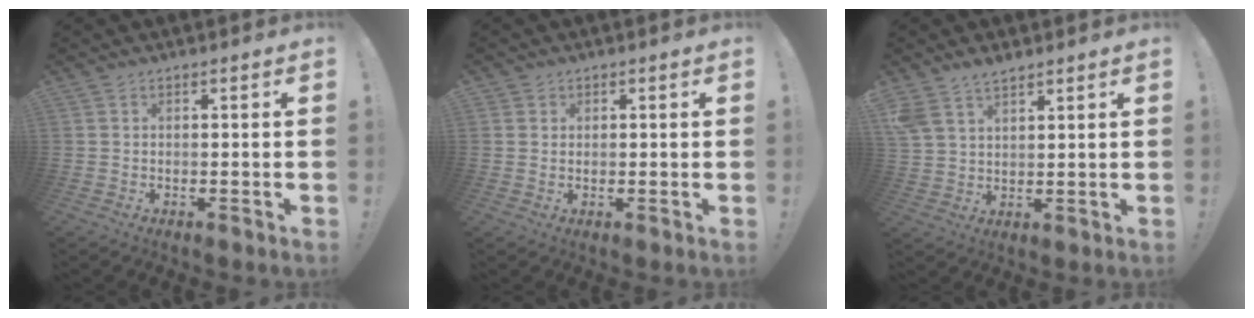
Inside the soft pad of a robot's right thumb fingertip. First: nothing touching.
{"total": 1.7, "force": [1.0, 1.3, 0.1], "torque": [0.006, -0.003, 0.018]}
{"total": 6.3, "force": [5.1, 3.1, 2.3], "torque": [-0.040, -0.024, 0.099]}